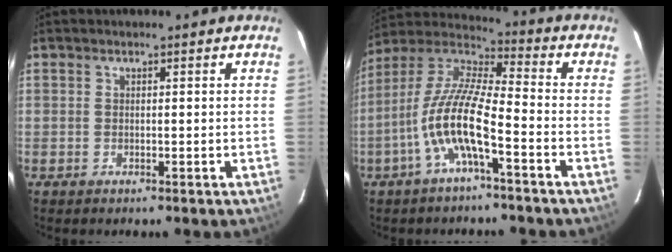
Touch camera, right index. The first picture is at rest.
{"total": 12.2, "force": [-5.0, 2.2, 10.9], "torque": [-0.225, 0.003, -0.102]}